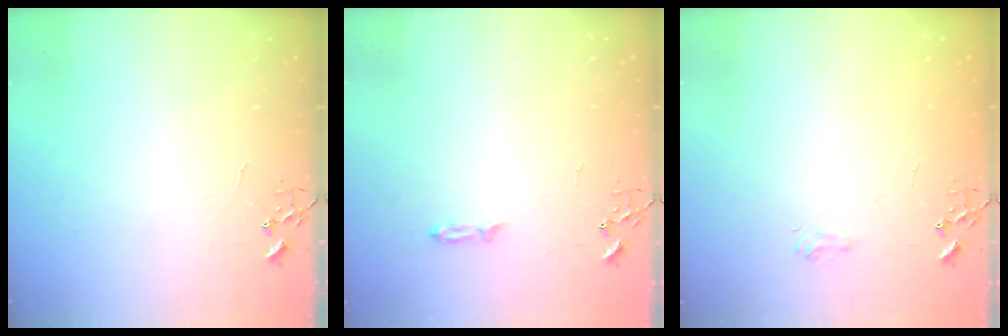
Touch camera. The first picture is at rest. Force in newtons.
{"total": 3.4, "press": 3.3, "slide": 0.5}
{"total": 6.1, "press": 6.1, "slide": 0.8}